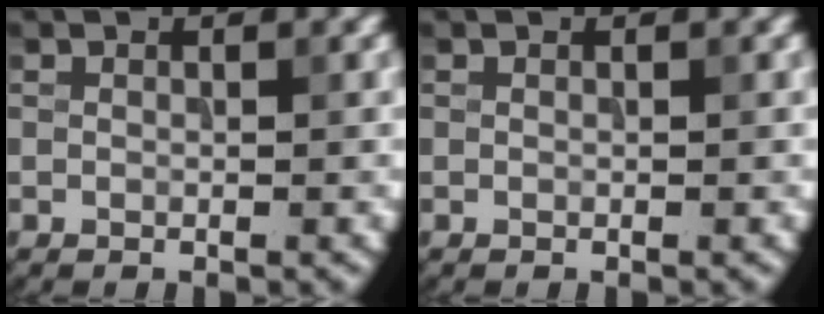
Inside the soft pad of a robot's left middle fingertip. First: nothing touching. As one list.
[{"total": 0.0}]